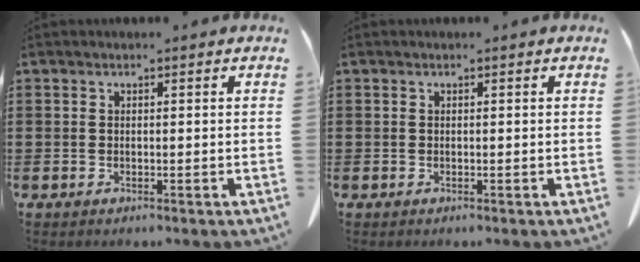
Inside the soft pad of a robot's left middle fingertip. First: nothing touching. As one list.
[{"total": 0.0}]